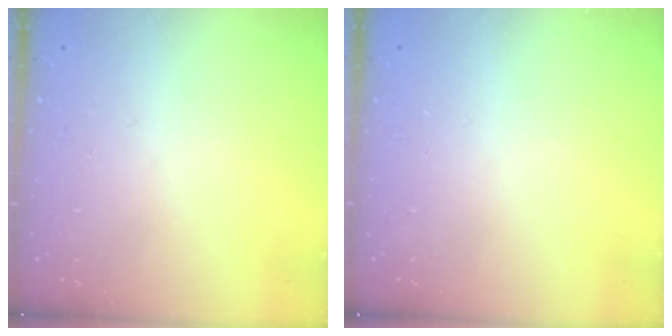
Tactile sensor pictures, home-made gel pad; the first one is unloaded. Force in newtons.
{"total": 0.0}